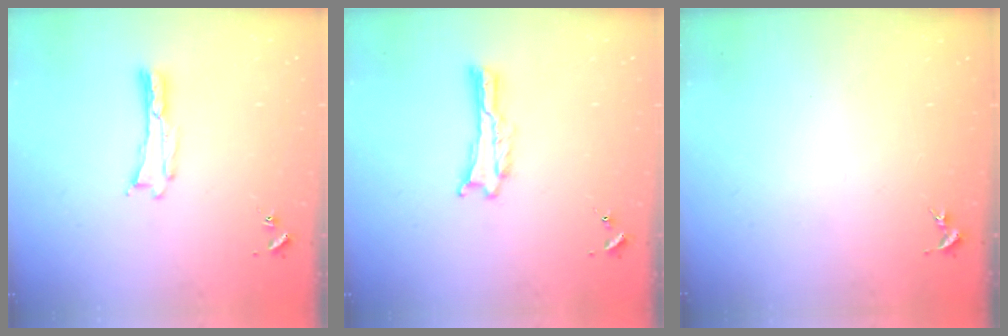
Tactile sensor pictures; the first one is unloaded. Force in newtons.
{"total": 0.0}
{"total": 0.0}